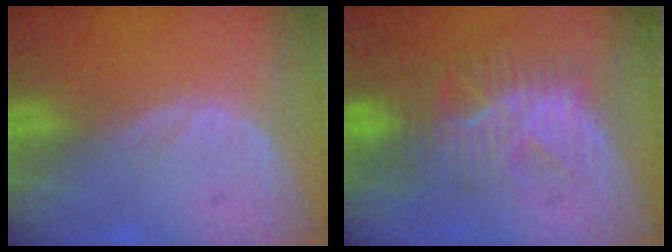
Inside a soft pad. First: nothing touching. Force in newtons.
{"total": 8.2, "press": 8.1, "slide": 1.5}